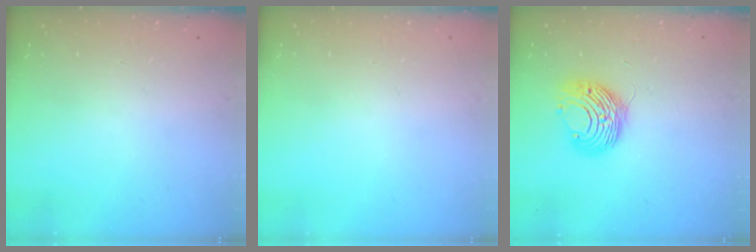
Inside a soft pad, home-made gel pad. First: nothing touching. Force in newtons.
{"total": 0.0}
{"total": 9.5, "press": 9.5, "slide": 0.1}